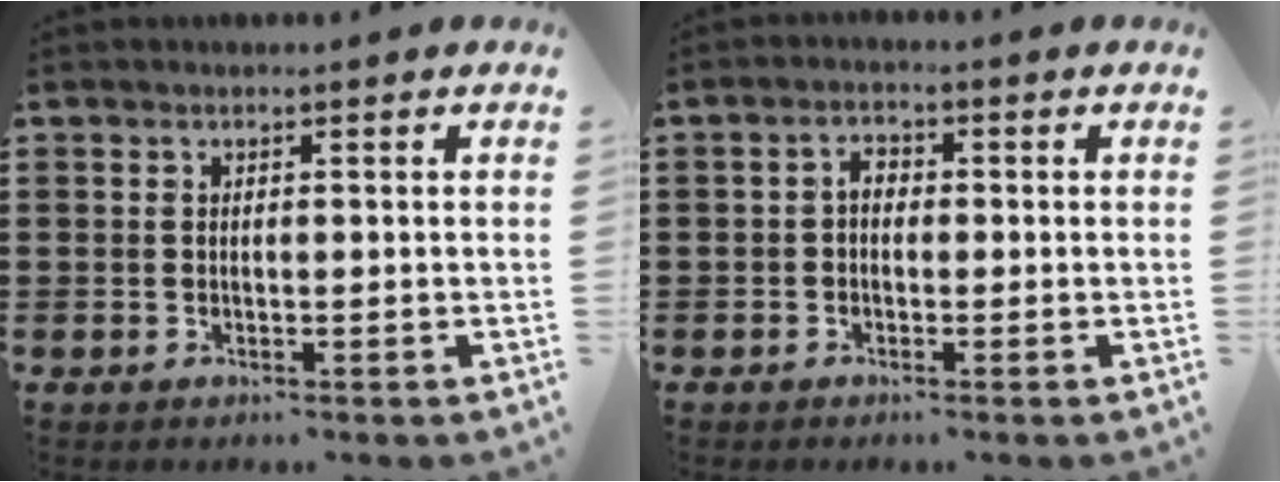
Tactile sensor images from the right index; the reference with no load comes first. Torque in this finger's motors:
{"motor_torque": [0.84, 0.69, 0.21, 0.03]}